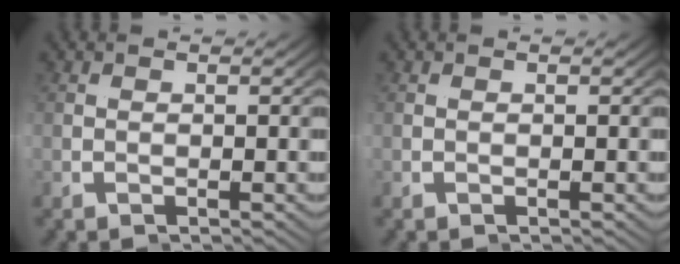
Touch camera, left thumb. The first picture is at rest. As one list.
[{"total": 0.0}]